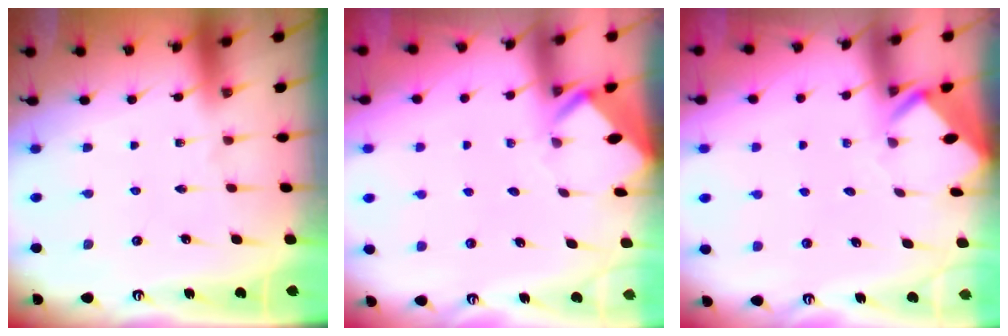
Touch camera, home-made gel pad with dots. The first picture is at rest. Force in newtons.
{"total": 3.2, "press": 3.2, "slide": 0.2}
{"total": 3.4, "press": 3.4, "slide": 0.2}